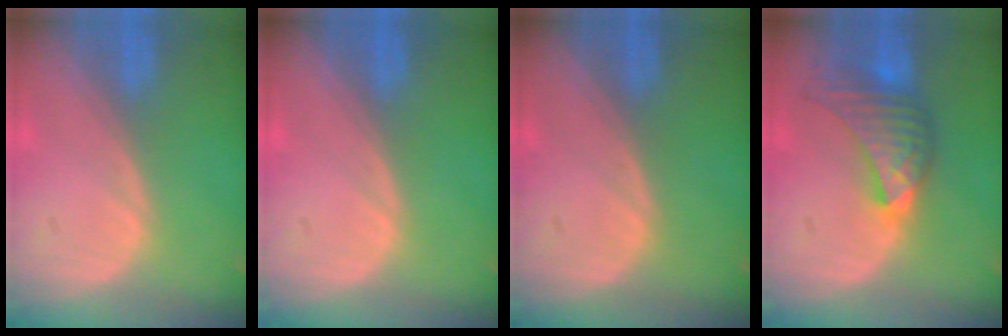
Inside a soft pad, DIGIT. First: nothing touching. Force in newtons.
{"total": 0.0}
{"total": 0.0}
{"total": 7.2, "press": 7.2, "slide": 0.3}